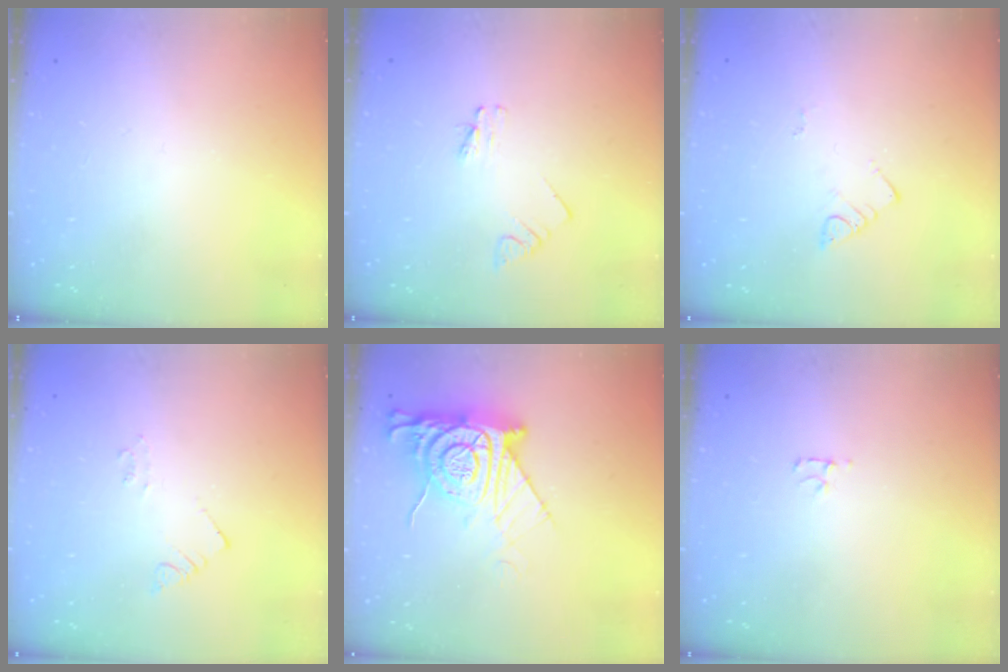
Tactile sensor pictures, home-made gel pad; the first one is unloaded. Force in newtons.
{"total": 1.6, "press": 1.6, "slide": 0.2}
{"total": 2.7, "press": 2.7, "slide": 0.6}
{"total": 2.1, "press": 2.1, "slide": 0.3}
{"total": 14.5, "press": 14.4, "slide": 1.2}
{"total": 2.7, "press": 2.7, "slide": 0.3}